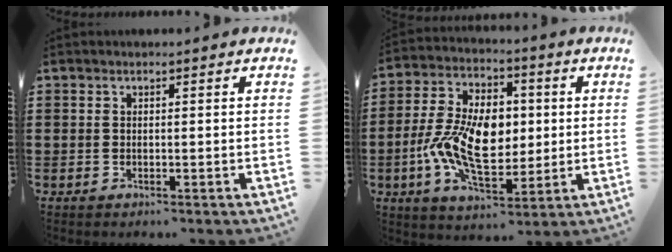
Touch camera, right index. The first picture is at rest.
{"total": 12.4, "force": [-0.7, 7.6, 9.8], "torque": [-0.211, 0.006, -0.014]}